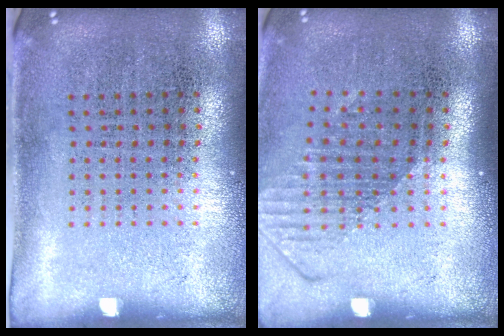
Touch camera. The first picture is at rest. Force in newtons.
{"total": 1.6, "press": 1.2, "slide": 1.0}